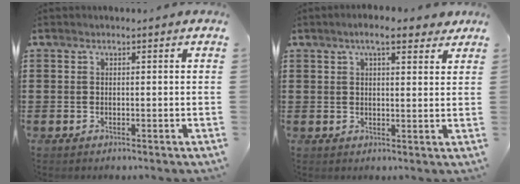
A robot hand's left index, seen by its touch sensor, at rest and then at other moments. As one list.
[{"total": 5.8, "force": [4.0, 1.4, 3.9], "torque": [-0.077, 0.003, 0.070]}]